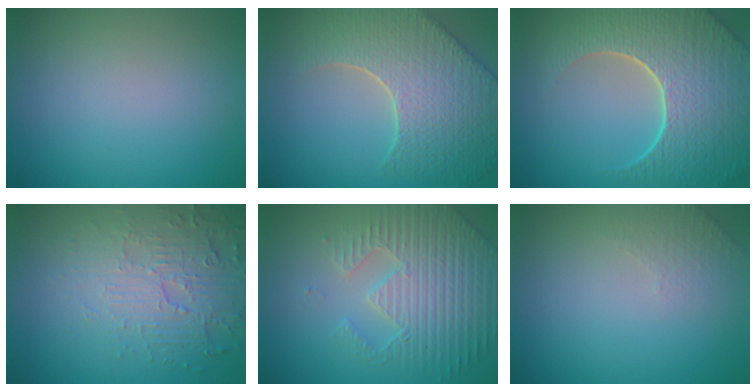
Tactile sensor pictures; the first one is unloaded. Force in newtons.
{"total": 8.8, "press": 6.3, "slide": 6.2}
{"total": 9.1, "press": 6.5, "slide": 6.3}
{"total": 5.8, "press": 3.7, "slide": 4.4}
{"total": 4.7, "press": 4.6, "slide": 1.0}
{"total": 1.6, "press": 1.5, "slide": 0.4}